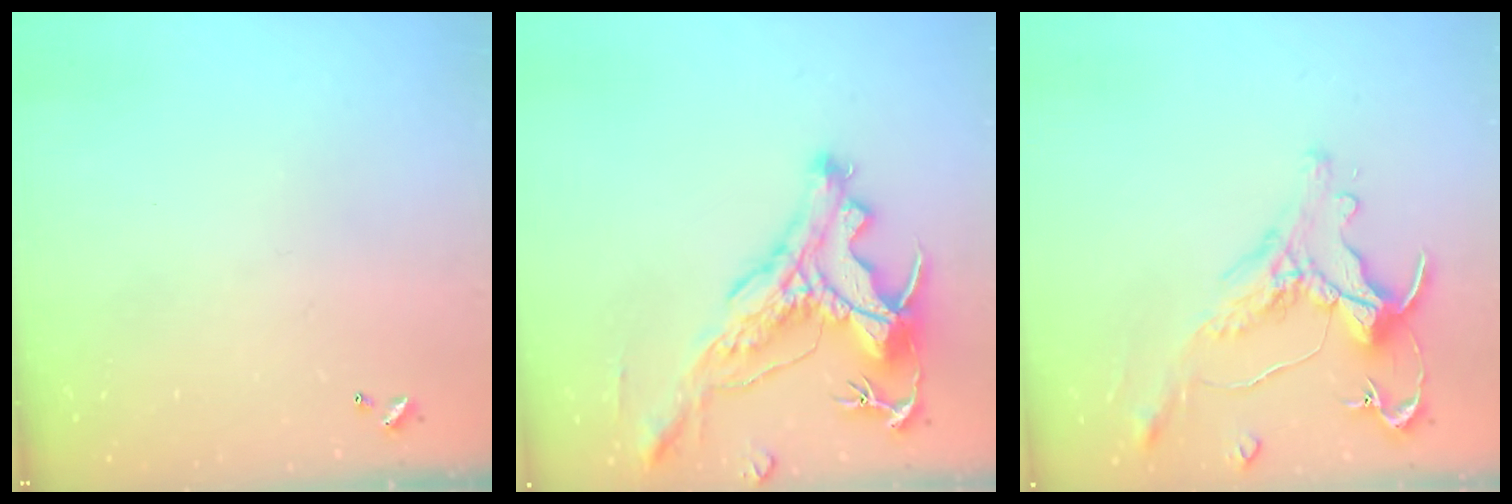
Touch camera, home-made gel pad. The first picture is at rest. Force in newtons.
{"total": 4.0, "press": 3.8, "slide": 1.3}
{"total": 0.7, "press": 0.1, "slide": 0.7}